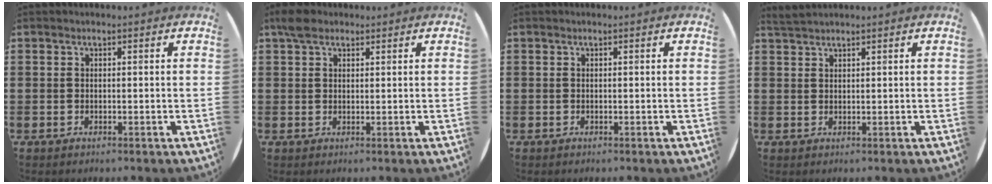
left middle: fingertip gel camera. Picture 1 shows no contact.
{"total": 2.4, "force": [1.8, 1.2, 1.1], "torque": [-0.016, 0.003, 0.032]}
{"total": 0.0}
{"total": 1.6, "force": [1.5, 0.0, 0.3], "torque": [-0.008, 0.001, 0.030]}